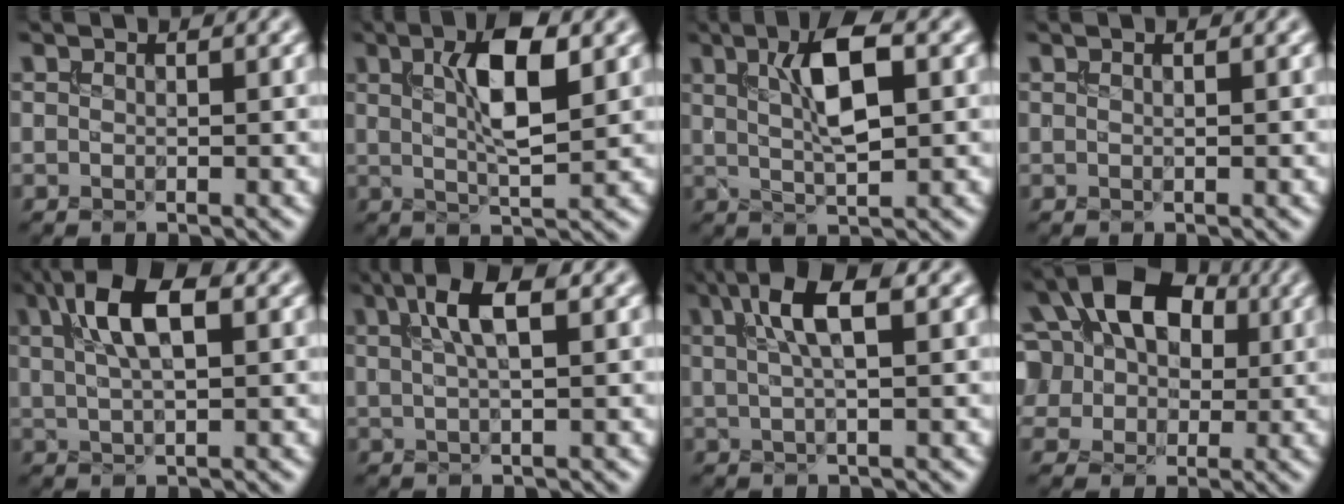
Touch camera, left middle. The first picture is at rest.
{"total": 5.8, "force": [1.5, 1.6, 5.3], "torque": [-0.087, 0.006, 0.026]}
{"total": 5.4, "force": [1.4, 1.6, 5.0], "torque": [-0.086, 0.008, 0.024]}
{"total": 0.0}
{"total": 5.9, "force": [2.0, 2.3, 5.1], "torque": [-0.094, 0.011, 0.033]}
{"total": 3.9, "force": [1.4, 1.1, 3.5], "torque": [-0.061, 0.010, 0.025]}
{"total": 4.5, "force": [1.5, 1.3, 4.1], "torque": [-0.073, 0.009, 0.025]}
{"total": 14.5, "force": [4.2, 10.7, 8.7], "torque": [-0.152, 0.046, 0.056]}